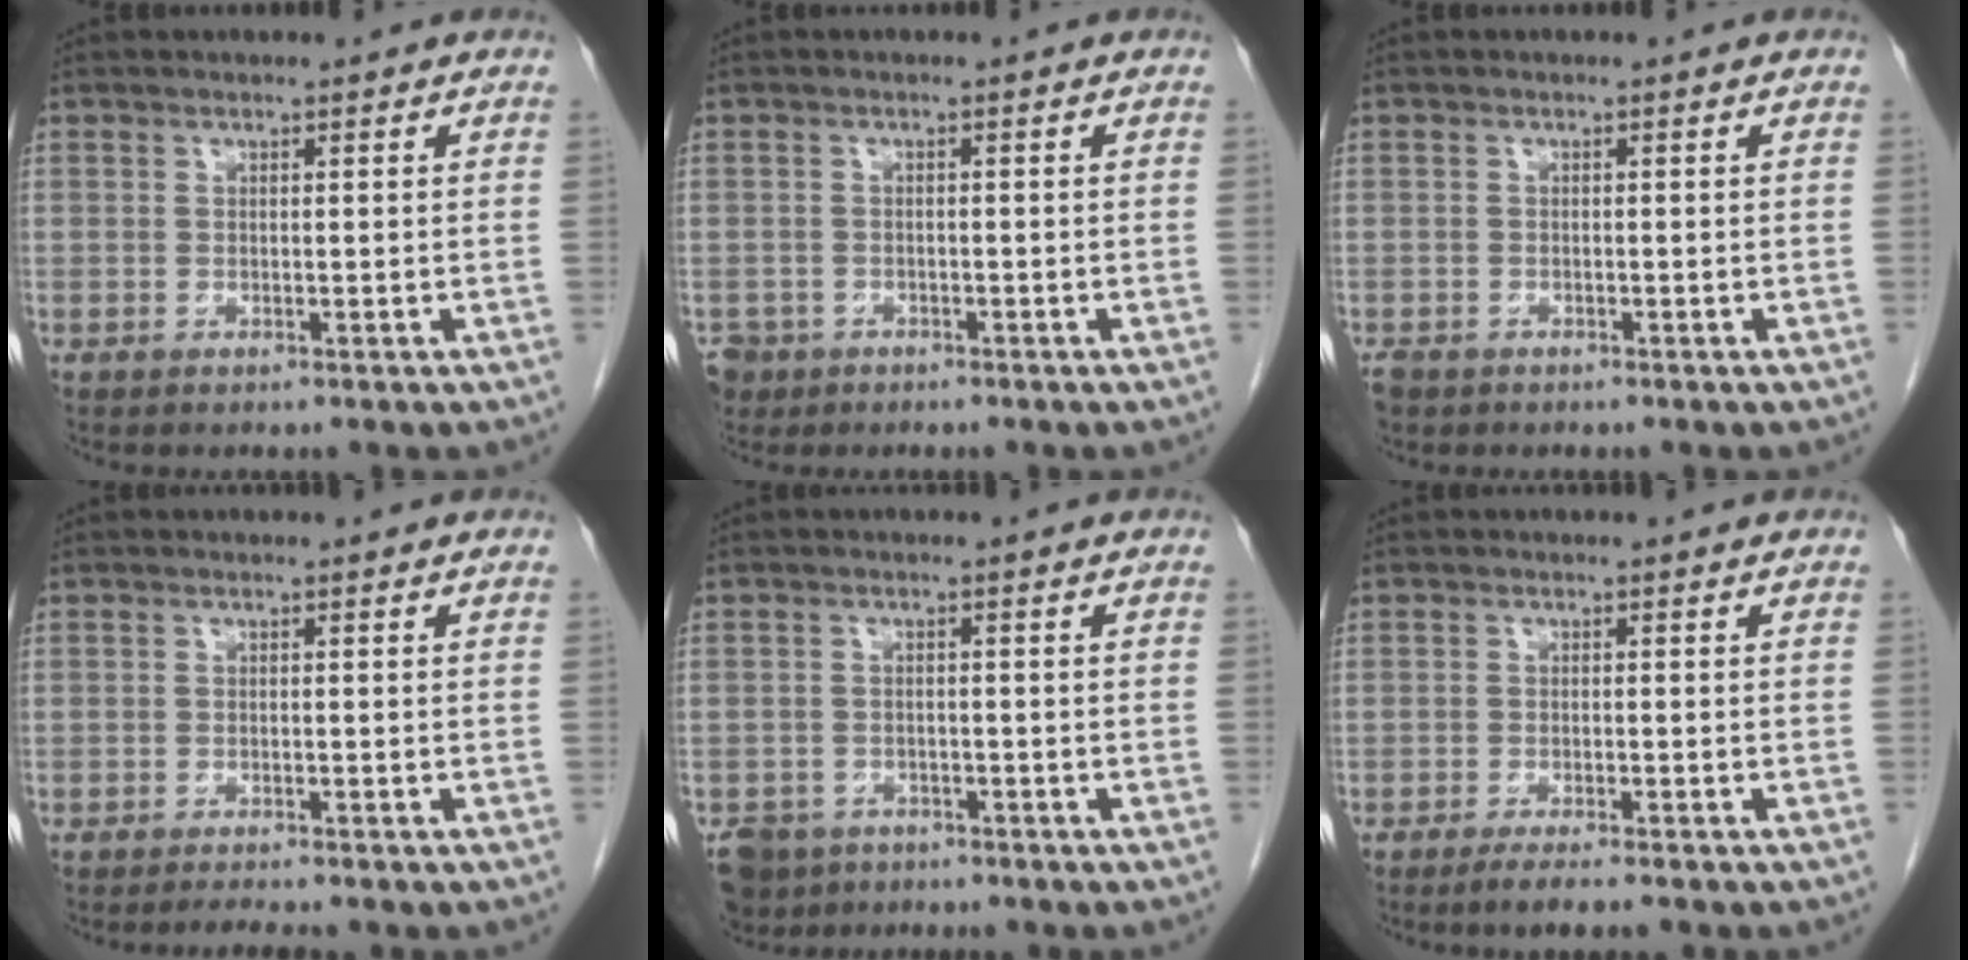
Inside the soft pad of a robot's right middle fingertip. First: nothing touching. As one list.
[{"total": 3.5, "force": [-2.3, 2.6, 0.3], "torque": [-0.007, 0.003, -0.040]}, {"total": 1.9, "force": [-1.4, 1.1, 0.5], "torque": [-0.016, -0.002, -0.024]}, {"total": 1.7, "force": [-1.6, -0.3, 0.5], "torque": [-0.017, -0.009, -0.024]}, {"total": 5.1, "force": [-3.9, 3.2, 0.5], "torque": [-0.009, 0.000, -0.066]}, {"total": 3.3, "force": [-2.6, 0.1, 2.0], "torque": [-0.031, -0.005, -0.041]}]